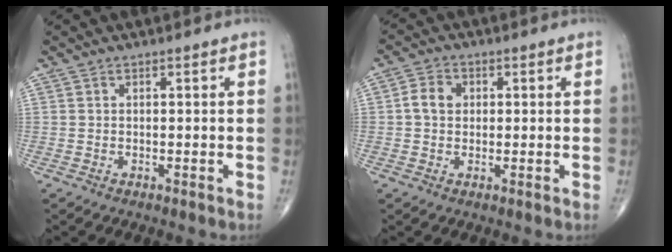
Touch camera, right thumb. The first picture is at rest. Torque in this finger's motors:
{"motor_torque": [2.10, 2.07, 0.93, -0.31, 0.59]}